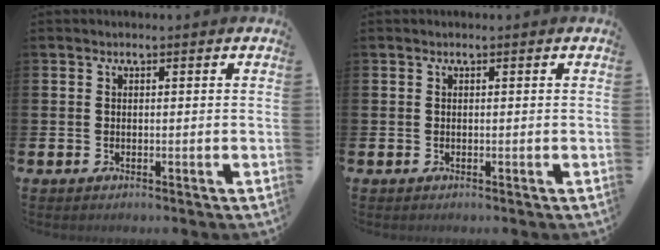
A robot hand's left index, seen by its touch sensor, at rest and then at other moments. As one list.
[{"total": 0.0}]